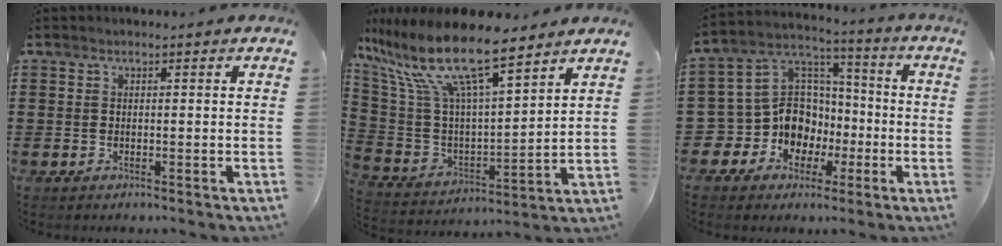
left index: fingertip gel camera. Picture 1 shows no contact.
{"total": 14.0, "force": [10.0, 3.1, 9.3], "torque": [-0.223, -0.057, 0.172]}
{"total": 11.1, "force": [-2.8, 10.0, 3.9], "torque": [-0.128, -0.002, -0.046]}